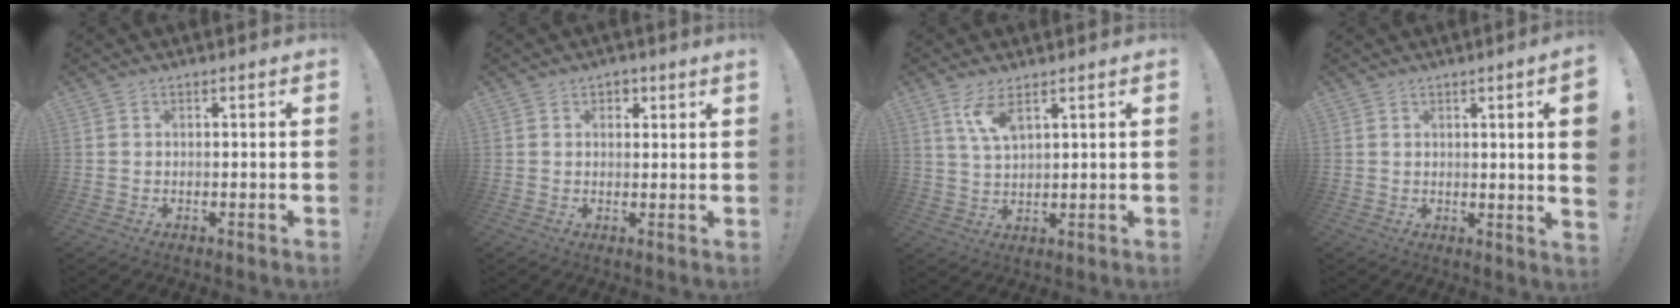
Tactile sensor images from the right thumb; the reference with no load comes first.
{"total": 1.8, "force": [1.2, 1.1, 0.6], "torque": [0.001, -0.004, 0.018]}
{"total": 6.4, "force": [3.8, 2.0, 4.7], "torque": [-0.084, -0.017, 0.066]}
{"total": 5.3, "force": [1.0, -0.8, 5.2], "torque": [-0.074, -0.011, 0.014]}